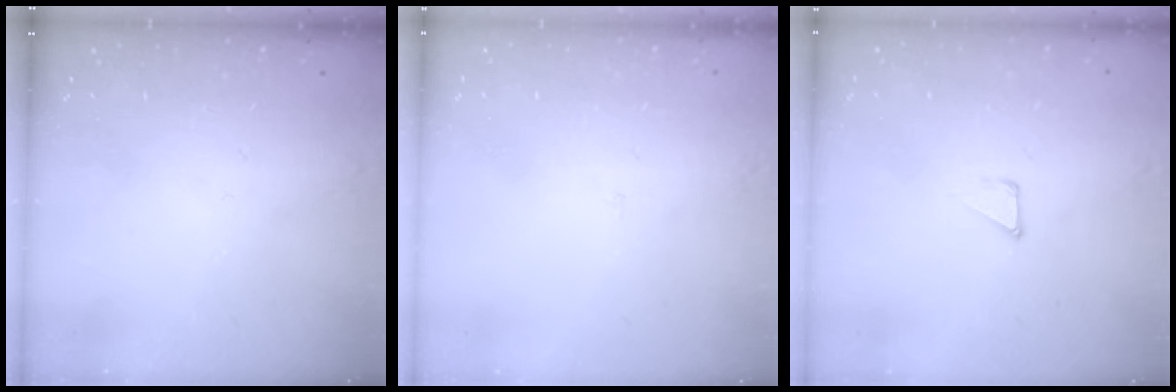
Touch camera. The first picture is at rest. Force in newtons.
{"total": 2.0, "press": 2.0, "slide": 0.1}
{"total": 2.9, "press": 2.9, "slide": 0.3}